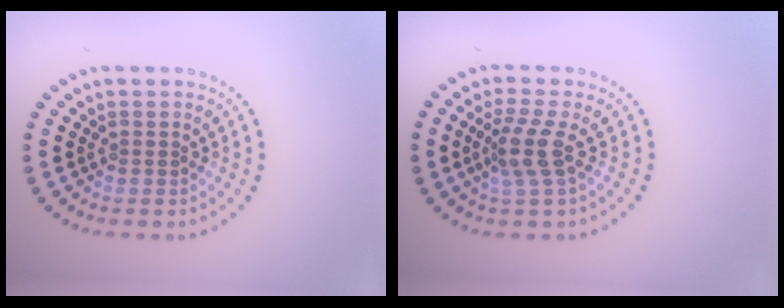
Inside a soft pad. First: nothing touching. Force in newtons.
{"total": 2.7, "press": 2.1, "slide": 1.8}